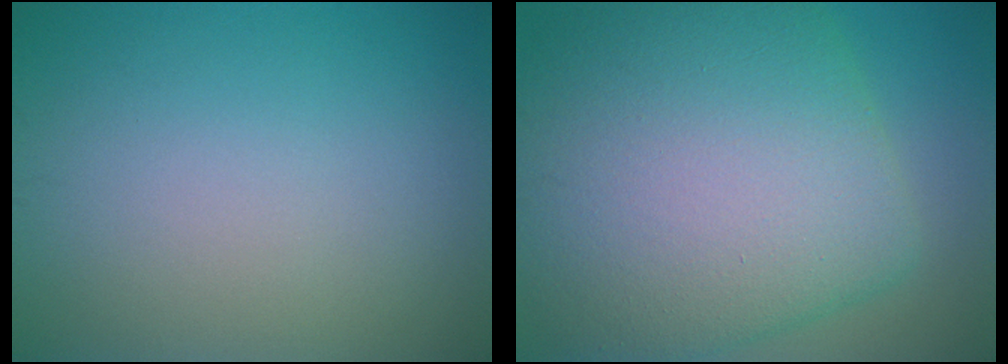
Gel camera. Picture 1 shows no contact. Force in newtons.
{"total": 13.7, "press": 13.7, "slide": 0.5}